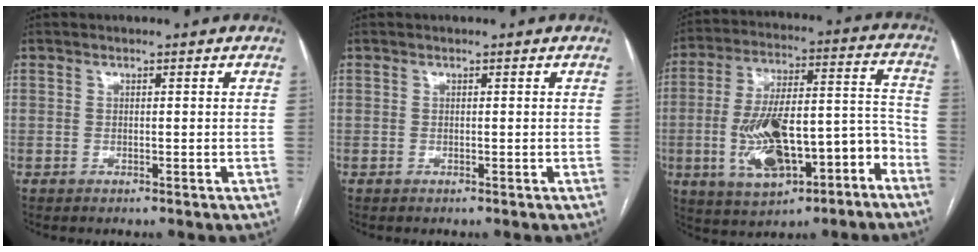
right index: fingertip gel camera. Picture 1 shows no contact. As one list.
[{"total": 0.0}, {"total": 17.8, "force": [-6.9, 6.3, 15.1], "torque": [-0.266, 0.030, -0.097]}]